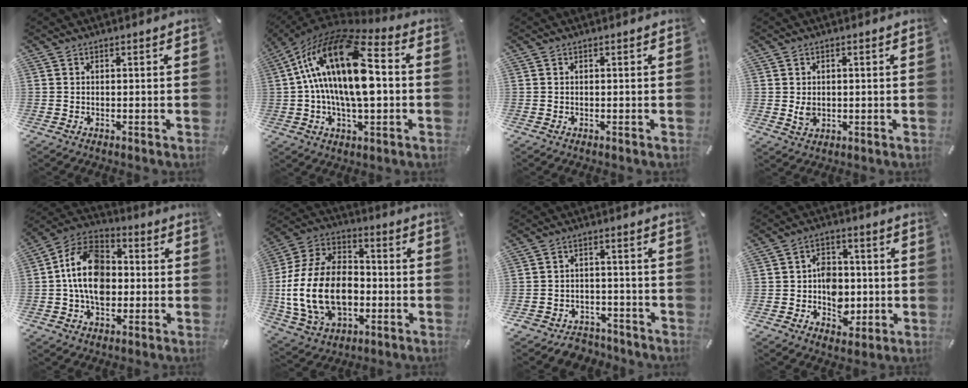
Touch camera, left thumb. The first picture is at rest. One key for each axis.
{"total": 23.1, "fx": 2.2, "fy": 11.8, "fz": 19.7, "tx": -0.376, "ty": -0.004, "tz": 0.032}
{"total": 0.0}
{"total": 2.8, "fx": 0.1, "fy": 2.2, "fz": 1.7, "tx": -0.024, "ty": -0.006, "tz": -0.003}
{"total": 15.0, "fx": -1.2, "fy": 11.0, "fz": 10.2, "tx": -0.205, "ty": 0.021, "tz": -0.022}
{"total": 20.2, "fx": -3.9, "fy": 14.7, "fz": 13.3, "tx": -0.290, "ty": 0.017, "tz": -0.066}
{"total": 5.0, "fx": -3.9, "fy": 3.0, "fz": 0.8, "tx": -0.014, "ty": 0.018, "tz": -0.075}
{"total": 9.1, "fx": -1.5, "fy": 7.5, "fz": 4.9, "tx": -0.056, "ty": 0.019, "tz": -0.022}